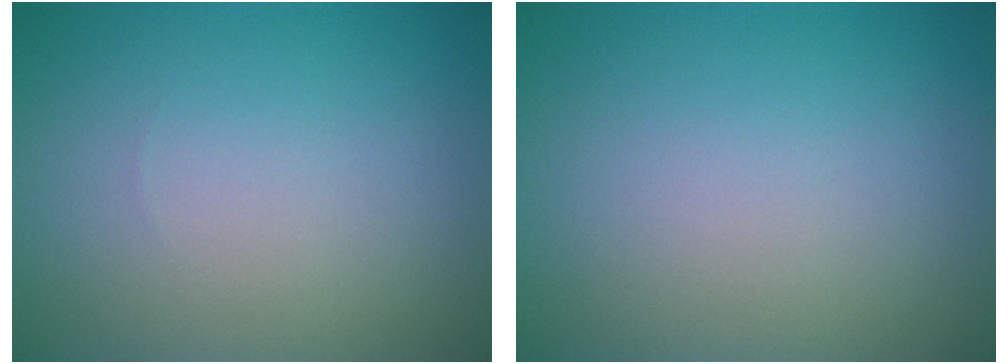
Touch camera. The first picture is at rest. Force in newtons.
{"total": 0.0}